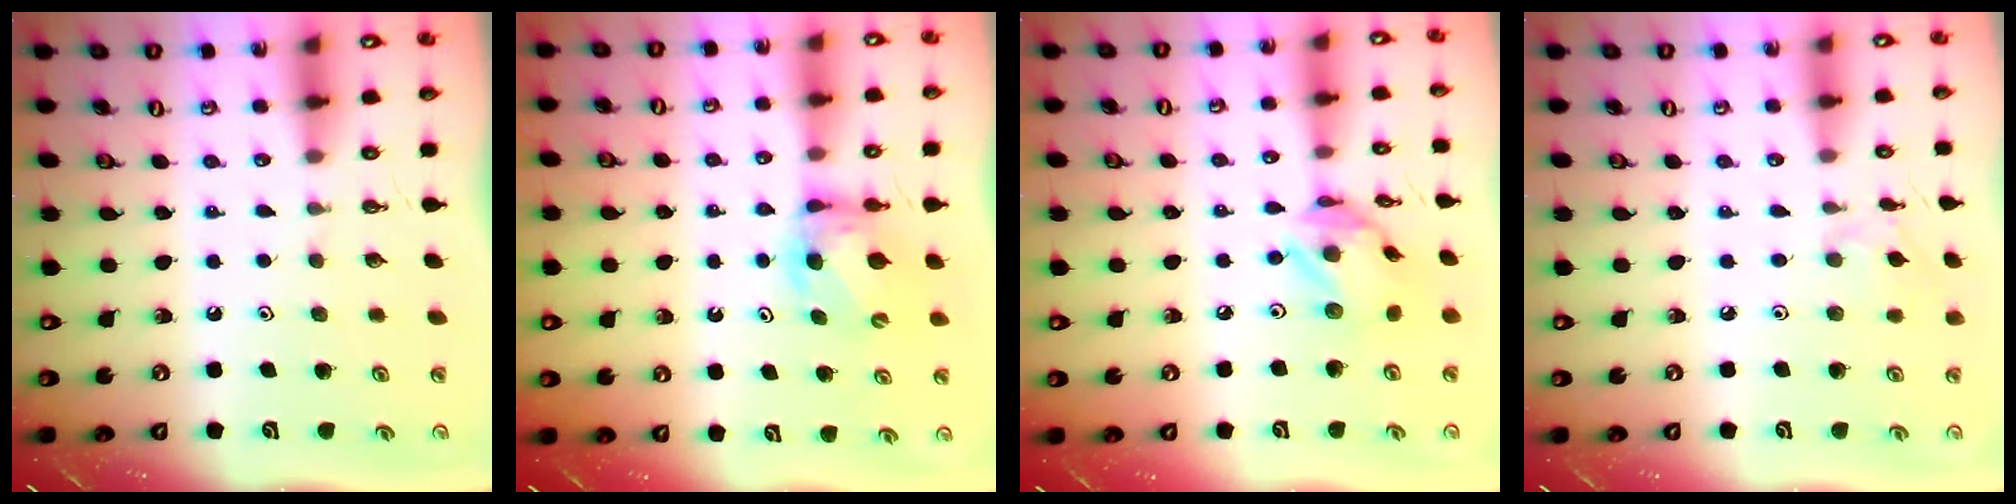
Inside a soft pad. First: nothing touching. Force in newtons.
{"total": 6.1, "press": 6.1, "slide": 0.3}
{"total": 12.2, "press": 12.1, "slide": 1.1}
{"total": 4.8, "press": 4.7, "slide": 0.7}